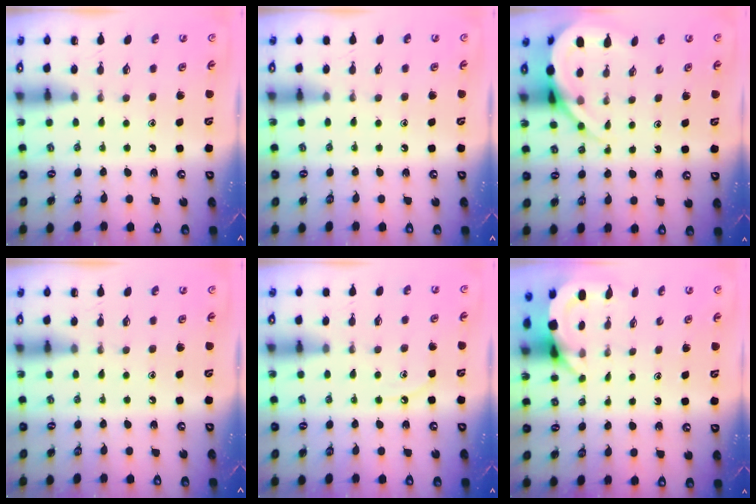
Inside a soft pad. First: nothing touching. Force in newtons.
{"total": 2.7, "press": 2.6, "slide": 0.4}
{"total": 8.2, "press": 8.2, "slide": 0.9}
{"total": 0.0}
{"total": 4.7, "press": 4.7, "slide": 0.4}
{"total": 3.8, "press": 3.8, "slide": 0.2}